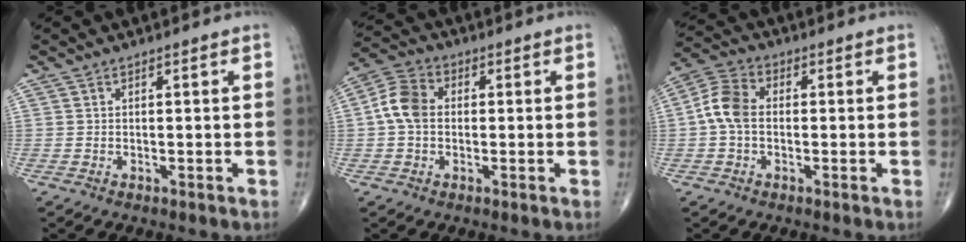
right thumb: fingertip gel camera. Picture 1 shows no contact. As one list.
[{"total": 7.1, "force": [0.1, 5.2, 4.8], "torque": [-0.093, 0.022, -0.008]}, {"total": 7.1, "force": [-0.3, 4.8, 5.3], "torque": [-0.106, 0.022, -0.017]}]